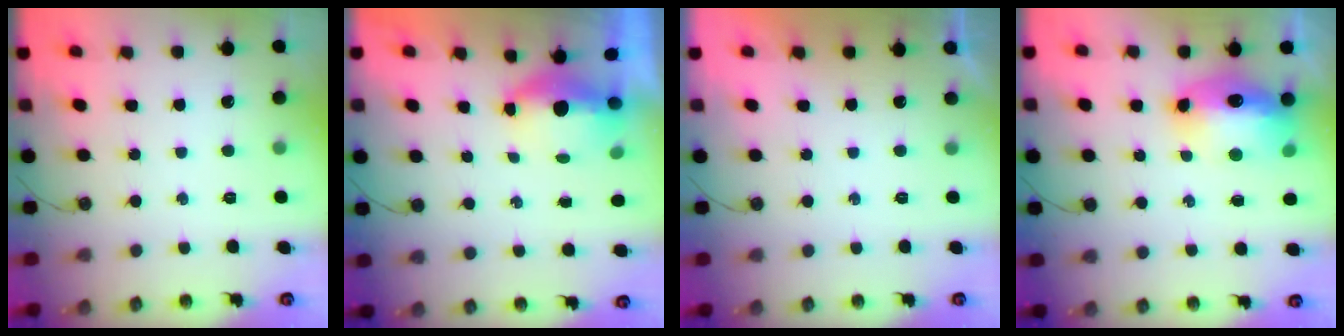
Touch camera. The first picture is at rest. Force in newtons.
{"total": 14.6, "press": 6.9, "slide": 12.8}
{"total": 0.0}
{"total": 15.1, "press": 15.0, "slide": 1.3}